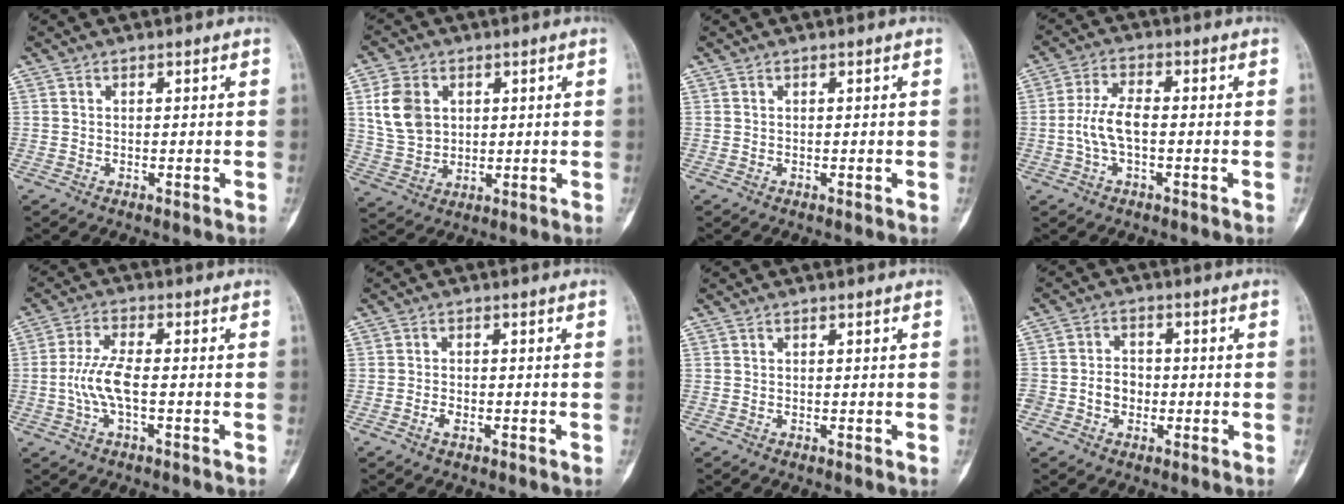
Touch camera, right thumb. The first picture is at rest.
{"total": 9.5, "force": [2.7, 7.3, 5.5], "torque": [-0.091, -0.008, 0.061]}
{"total": 0.0}
{"total": 6.5, "force": [-0.9, 2.8, 5.8], "torque": [-0.127, 0.020, -0.022]}
{"total": 6.8, "force": [-1.1, 2.3, 6.3], "torque": [-0.149, 0.015, -0.025]}
{"total": 1.7, "force": [-0.9, 0.9, 1.1], "torque": [-0.024, 0.006, -0.019]}
{"total": 0.0}
{"total": 5.0, "force": [-1.2, 4.1, 2.5], "torque": [-0.023, 0.018, -0.023]}